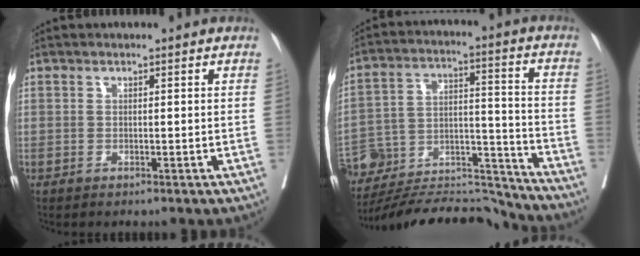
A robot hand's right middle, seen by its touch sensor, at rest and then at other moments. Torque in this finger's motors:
{"motor_torque": [0.89, -1.25, 0.39, 0.18]}